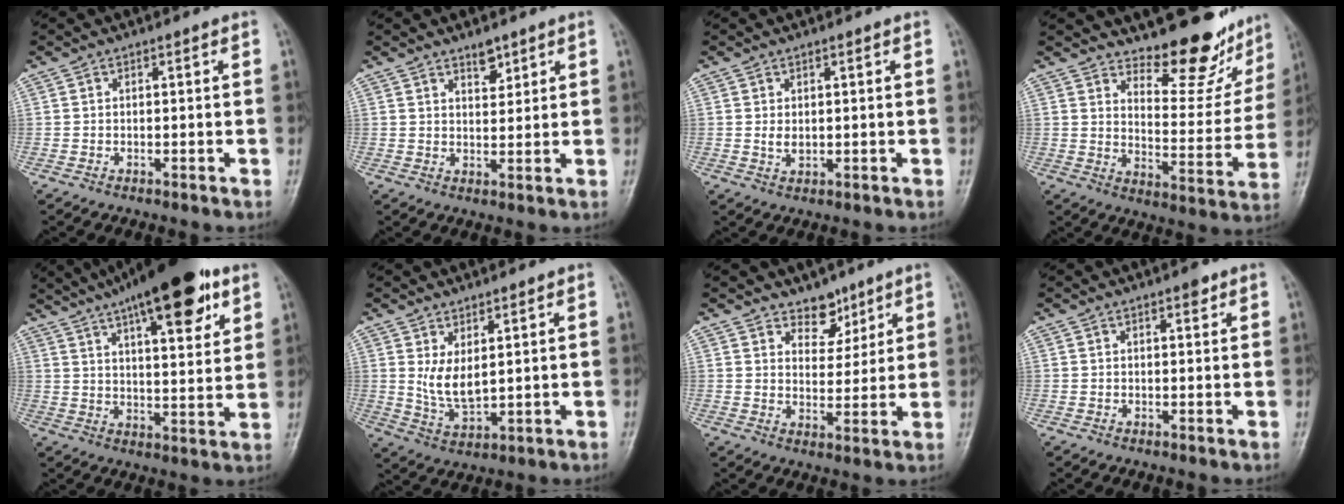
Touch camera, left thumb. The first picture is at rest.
{"total": 3.4, "force": [2.5, 1.6, 1.8], "torque": [-0.013, -0.017, 0.041]}
{"total": 2.3, "force": [0.5, 1.4, 1.7], "torque": [-0.026, -0.007, 0.012]}
{"total": 15.2, "force": [13.6, 4.6, 5.2], "torque": [-0.030, -0.122, 0.181]}
{"total": 20.7, "force": [12.0, 6.4, 15.6], "torque": [-0.220, -0.021, 0.184]}
{"total": 6.0, "force": [2.1, 2.7, 5.0], "torque": [-0.089, -0.024, 0.053]}
{"total": 5.6, "force": [4.2, 3.4, 1.5], "torque": [0.011, -0.030, 0.069]}
{"total": 1.7, "force": [1.1, 0.7, 1.2], "torque": [-0.011, -0.003, 0.013]}